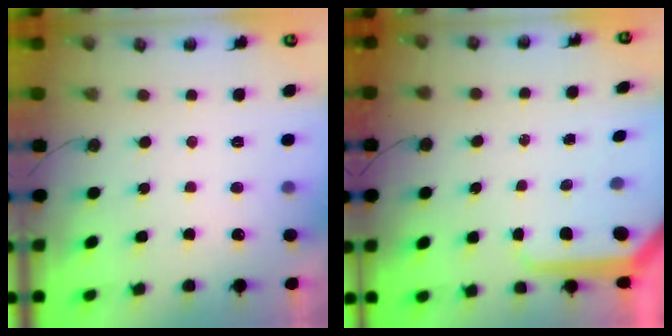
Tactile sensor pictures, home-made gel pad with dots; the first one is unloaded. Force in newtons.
{"total": 8.4, "press": 8.4, "slide": 0.7}